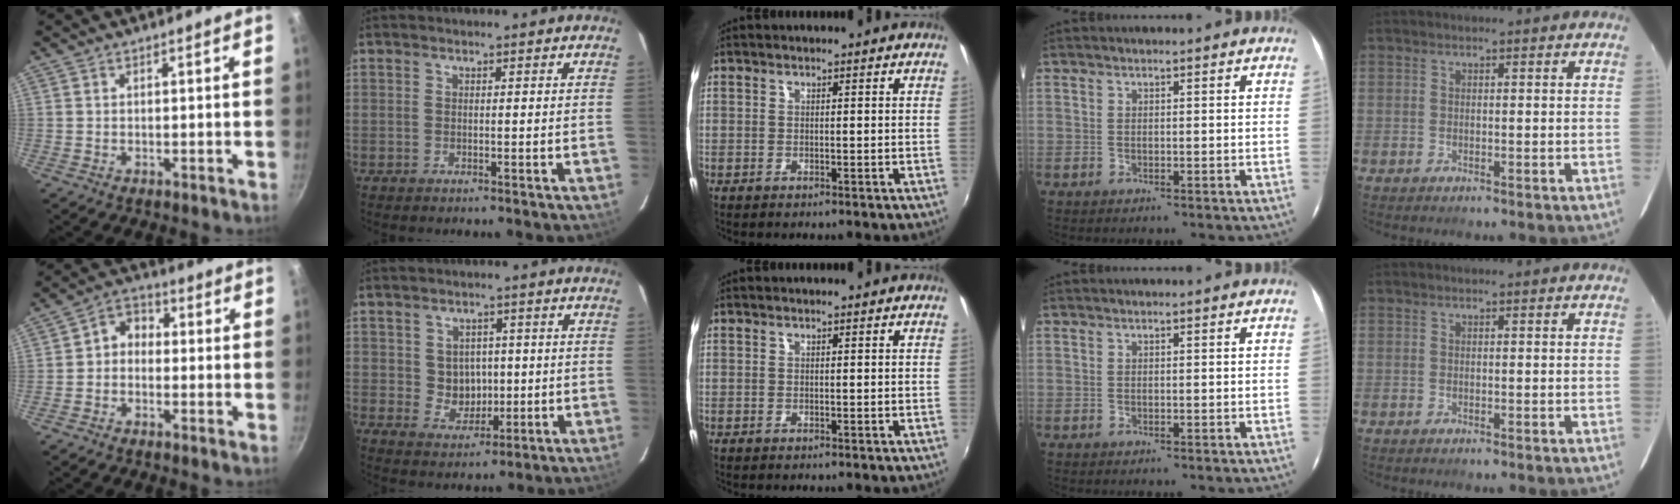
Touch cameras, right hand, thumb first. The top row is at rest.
{"thumb": {"total": 5.0, "force": [-0.7, 4.1, 2.9], "torque": [-0.025, 0.023, -0.028]}, "index": {"total": 5.6, "force": [0.3, 5.2, 2.0], "torque": [-0.040, 0.009, 0.016]}}